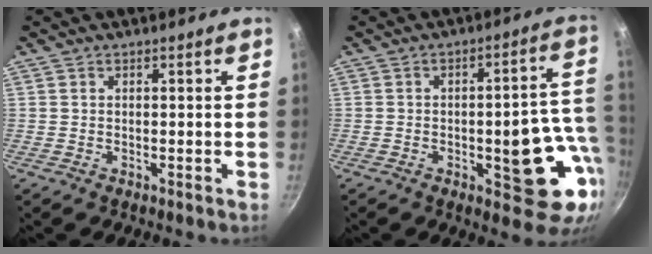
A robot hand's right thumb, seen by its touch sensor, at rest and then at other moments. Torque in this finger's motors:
{"motor_torque": [2.78, 2.23, 1.17, -0.05, 0.25]}